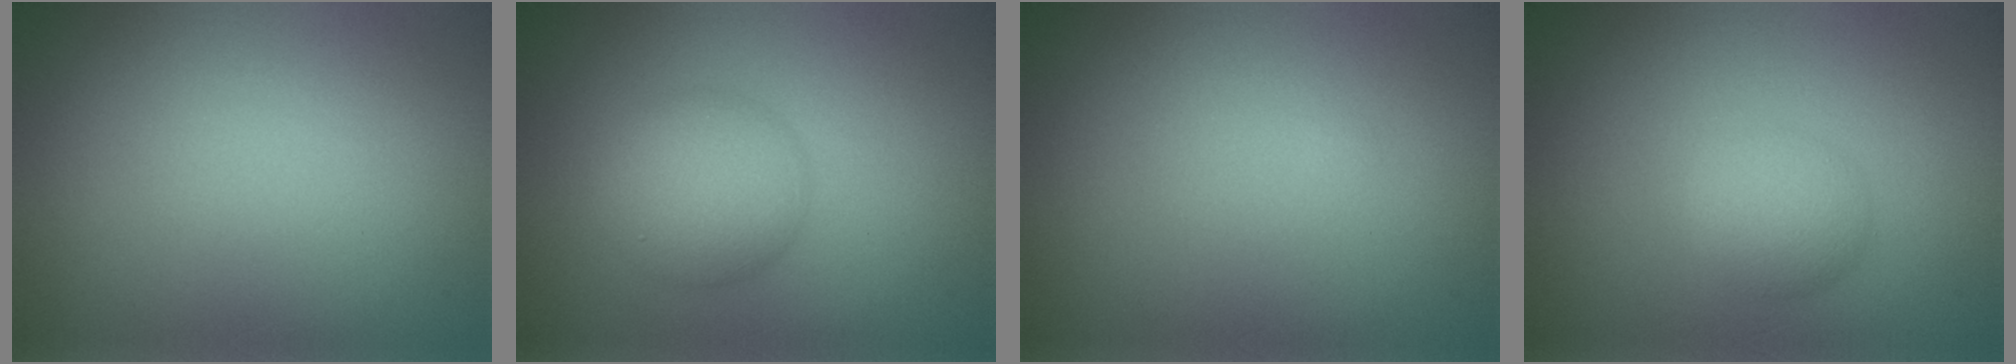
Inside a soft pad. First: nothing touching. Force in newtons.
{"total": 4.4, "press": 4.4, "slide": 0.1}
{"total": 0.0}
{"total": 2.5, "press": 2.5, "slide": 0.1}